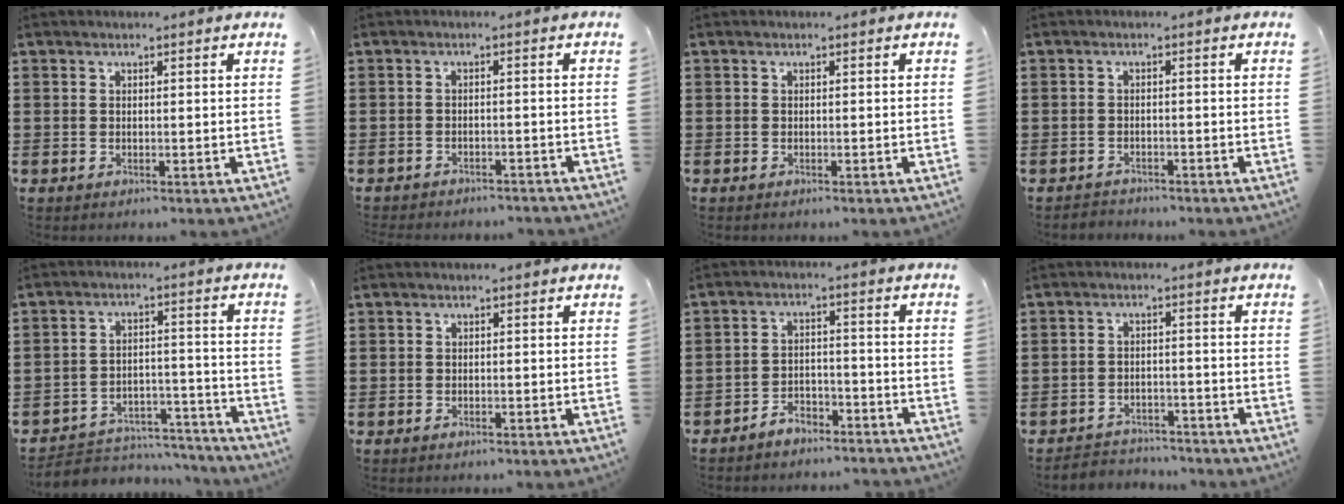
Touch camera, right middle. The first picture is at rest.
{"total": 1.8, "force": [-1.8, 0.2, 0.0], "torque": [-0.006, 0.002, -0.039]}
{"total": 0.0}
{"total": 1.5, "force": [-1.5, 0.4, -0.2], "torque": [-0.001, 0.002, -0.035]}
{"total": 5.0, "force": [-4.8, 1.6, 0.3], "torque": [-0.006, 0.015, -0.099]}
{"total": 0.7, "force": [-0.4, 0.5, 0.0], "torque": [0.000, 0.003, -0.010]}
{"total": 4.1, "force": [-4.0, 0.8, 0.2], "torque": [-0.008, 0.009, -0.083]}
{"total": 3.2, "force": [-3.1, 0.8, -0.3], "torque": [-0.004, 0.001, -0.069]}